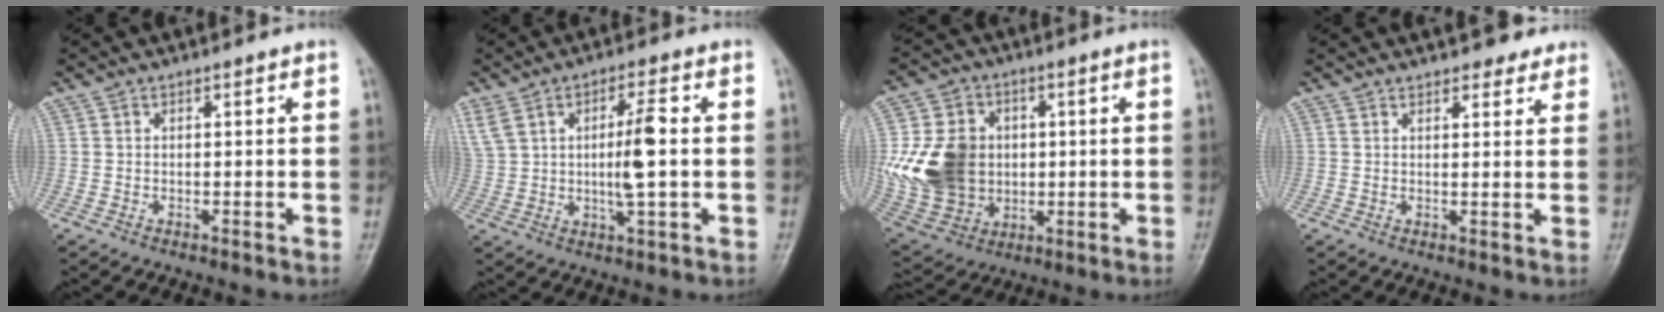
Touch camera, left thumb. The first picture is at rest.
{"total": 10.4, "force": [1.6, 3.2, 9.8], "torque": [-0.200, 0.008, 0.033]}
{"total": 17.1, "force": [1.0, 14.0, 9.8], "torque": [-0.165, 0.002, 0.037]}
{"total": 4.7, "force": [3.9, 1.8, 1.8], "torque": [0.003, -0.016, 0.046]}